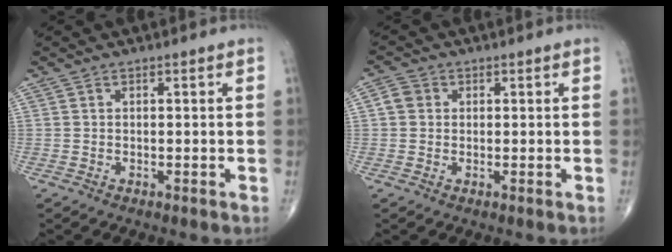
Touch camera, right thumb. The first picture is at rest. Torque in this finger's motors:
{"motor_torque": [-0.26, 0.26, 0.03, 0.01, 0.00]}